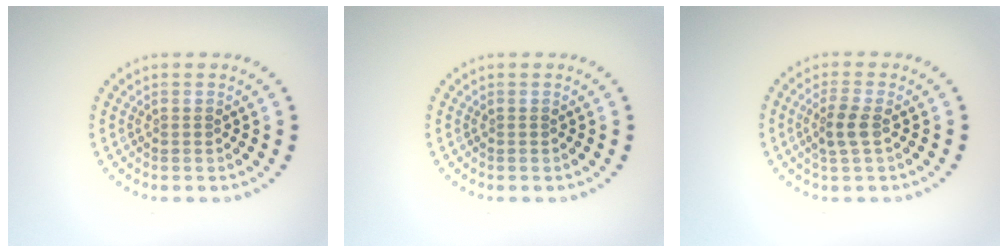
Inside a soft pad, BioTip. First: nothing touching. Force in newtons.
{"total": 0.0}
{"total": 2.1, "press": 1.9, "slide": 0.7}